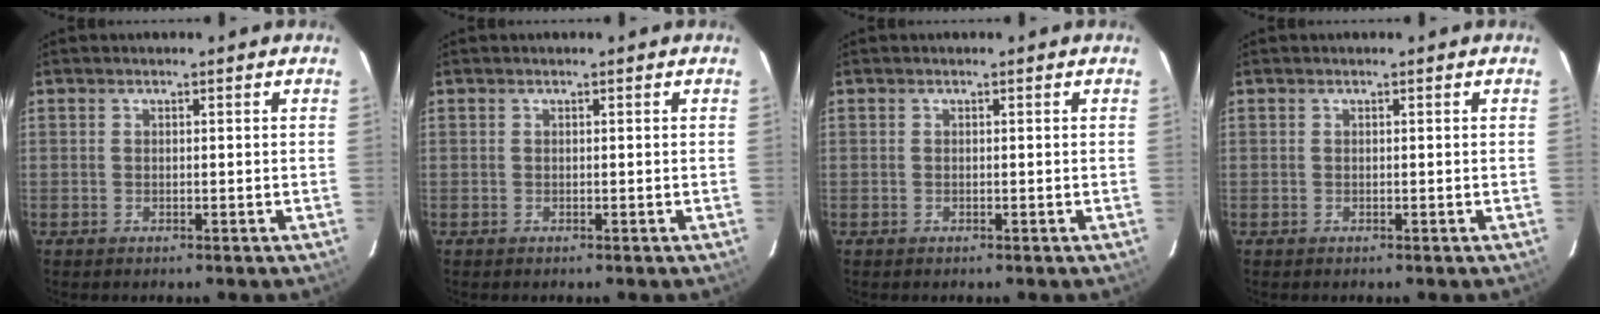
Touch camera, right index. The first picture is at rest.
{"total": 0.0}
{"total": 0.0}
{"total": 0.0}